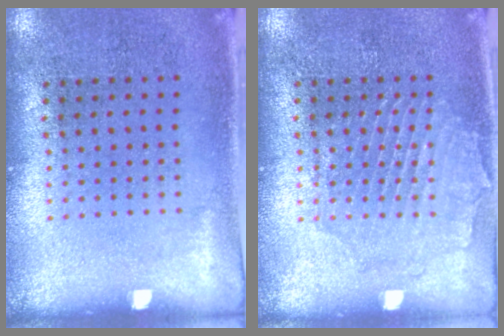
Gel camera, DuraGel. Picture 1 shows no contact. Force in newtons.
{"total": 1.5, "press": 1.5, "slide": 0.1}